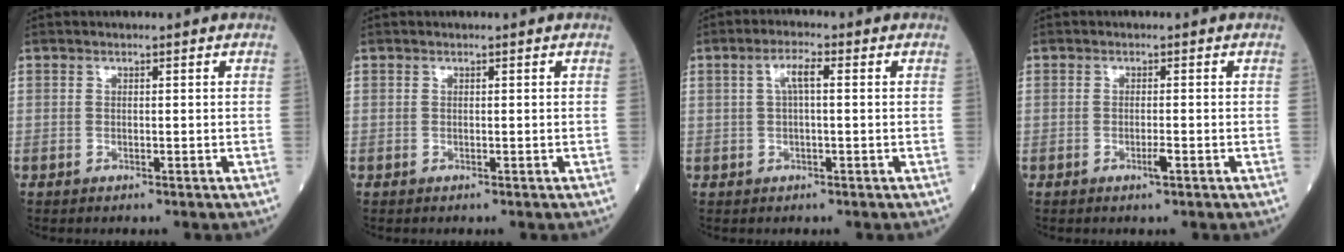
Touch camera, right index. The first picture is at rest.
{"total": 0.0}
{"total": 3.3, "force": [0.7, 0.6, 3.1], "torque": [-0.064, 0.013, 0.013]}
{"total": 1.5, "force": [-0.7, -0.1, 1.4], "torque": [-0.029, -0.004, -0.012]}